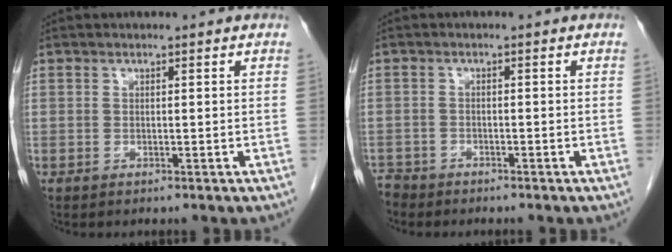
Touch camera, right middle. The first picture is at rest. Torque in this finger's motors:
{"motor_torque": [0.82, -1.32, 0.99, 0.14]}